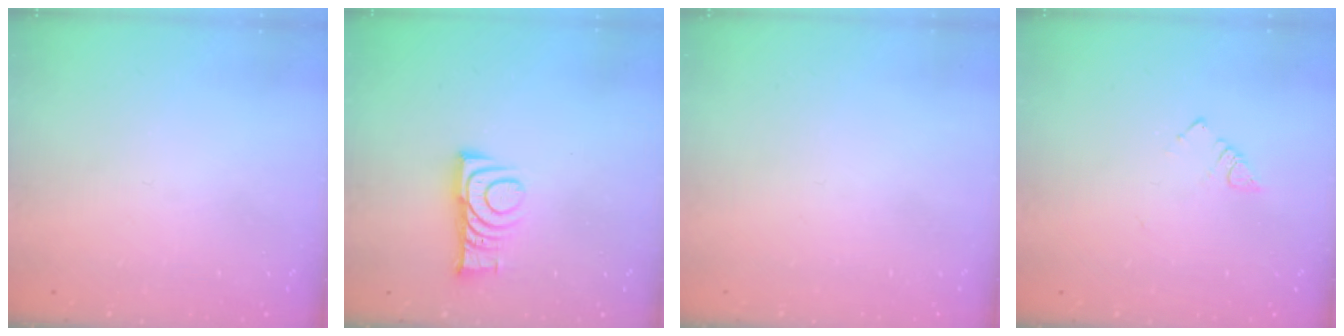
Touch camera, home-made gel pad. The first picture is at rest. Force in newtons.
{"total": 8.8, "press": 8.8, "slide": 0.1}
{"total": 1.5, "press": 1.5, "slide": 0.1}
{"total": 2.7, "press": 2.7, "slide": 0.4}